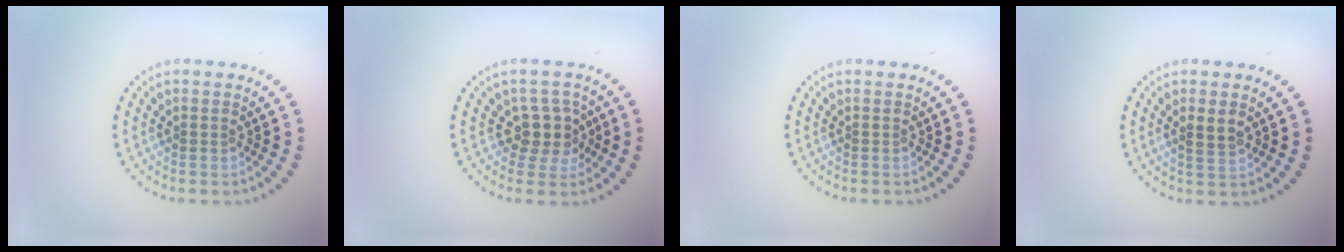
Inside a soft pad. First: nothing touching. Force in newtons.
{"total": 2.8, "press": 2.3, "slide": 1.6}
{"total": 0.0}
{"total": 1.9, "press": 1.8, "slide": 0.5}